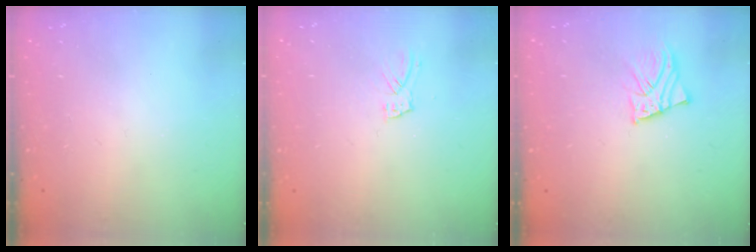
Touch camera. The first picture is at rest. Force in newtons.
{"total": 5.5, "press": 5.5, "slide": 0.4}
{"total": 2.8, "press": 2.8, "slide": 0.2}